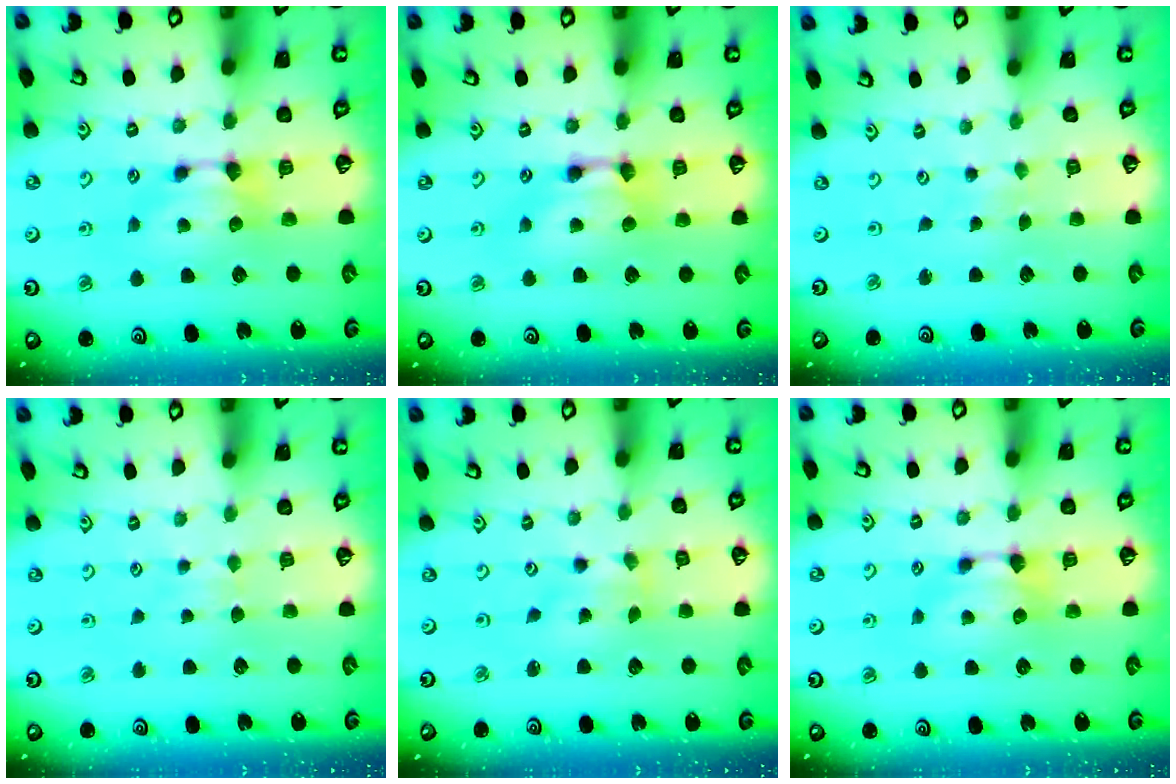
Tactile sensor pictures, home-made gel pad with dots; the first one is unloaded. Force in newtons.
{"total": 2.2, "press": 2.2, "slide": 0.1}
{"total": 4.9, "press": 4.9, "slide": 0.3}
{"total": 2.6, "press": 2.6, "slide": 0.4}
{"total": 2.0, "press": 1.7, "slide": 1.1}
{"total": 0.0}